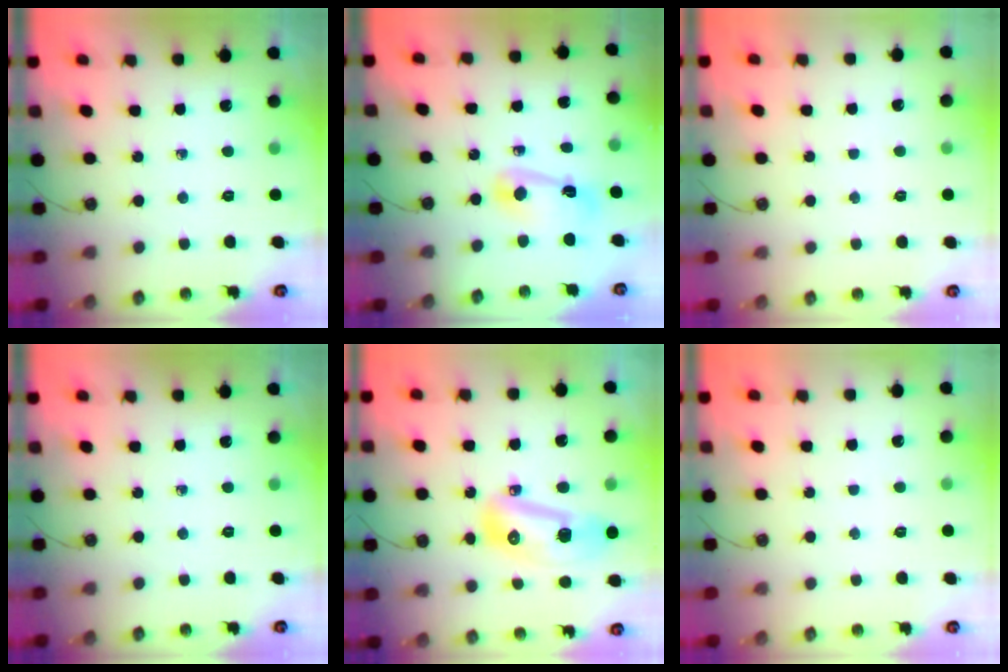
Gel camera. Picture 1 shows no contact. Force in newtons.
{"total": 11.0, "press": 8.1, "slide": 7.4}
{"total": 1.2, "press": 1.2, "slide": 0.0}
{"total": 0.0}
{"total": 14.6, "press": 14.5, "slide": 1.7}
{"total": 1.2, "press": 1.2, "slide": 0.0}